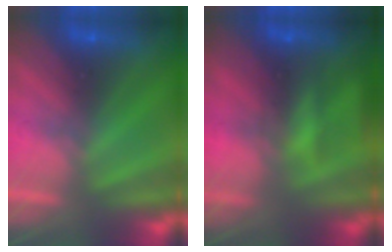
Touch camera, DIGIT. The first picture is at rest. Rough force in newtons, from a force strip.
{"total": 5.5}